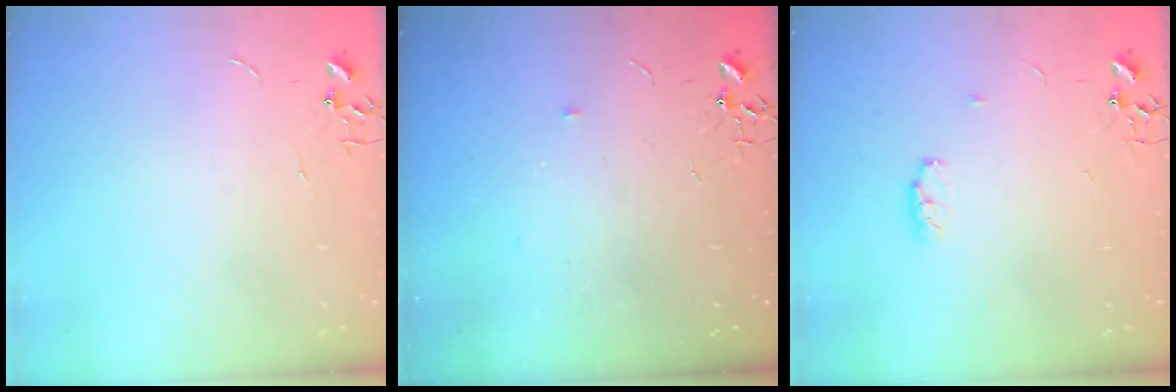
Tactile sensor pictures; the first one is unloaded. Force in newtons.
{"total": 3.0, "press": 2.9, "slide": 0.5}
{"total": 4.7, "press": 4.6, "slide": 0.7}